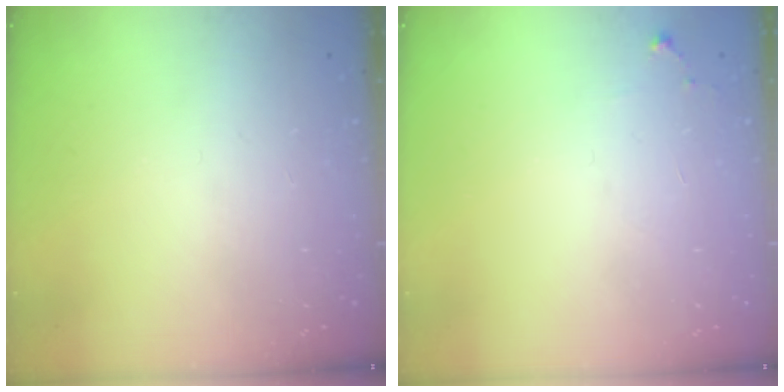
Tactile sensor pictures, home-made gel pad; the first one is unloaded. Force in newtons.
{"total": 4.9, "press": 4.9, "slide": 0.7}